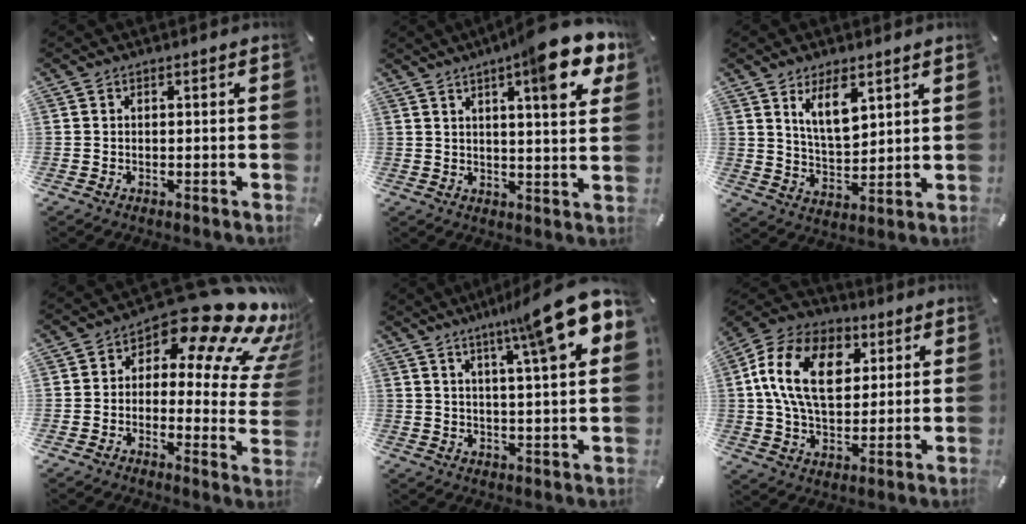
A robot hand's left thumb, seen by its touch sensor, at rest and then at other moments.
{"total": 13.7, "force": [7.7, 2.6, 11.0], "torque": [-0.149, -0.046, 0.116]}
{"total": 9.2, "force": [5.5, 4.1, 6.0], "torque": [-0.108, -0.023, 0.097]}
{"total": 17.9, "force": [10.6, 7.3, 12.5], "torque": [-0.178, -0.077, 0.174]}
{"total": 14.9, "force": [9.1, 1.0, 11.8], "torque": [-0.187, -0.050, 0.136]}
{"total": 17.4, "force": [4.4, 12.0, 11.8], "torque": [-0.235, 0.011, 0.079]}